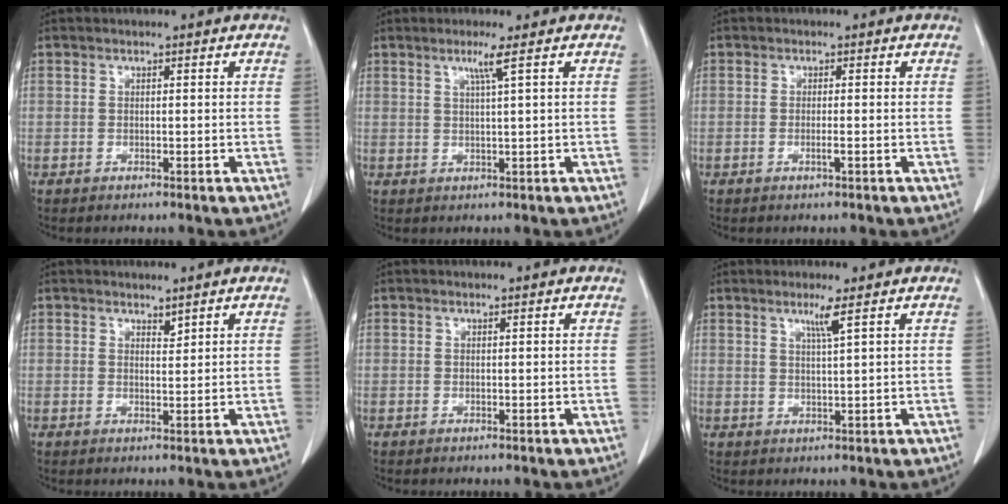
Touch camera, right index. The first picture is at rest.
{"total": 3.0, "force": [1.5, -0.5, 2.6], "torque": [-0.052, -0.003, 0.031]}
{"total": 1.5, "force": [-0.5, 0.3, 1.4], "torque": [-0.029, -0.001, -0.008]}
{"total": 1.5, "force": [1.2, 0.6, 0.6], "torque": [-0.011, -0.003, 0.023]}
{"total": 0.0}
{"total": 3.1, "force": [1.7, -0.3, 2.6], "torque": [-0.052, -0.004, 0.036]}